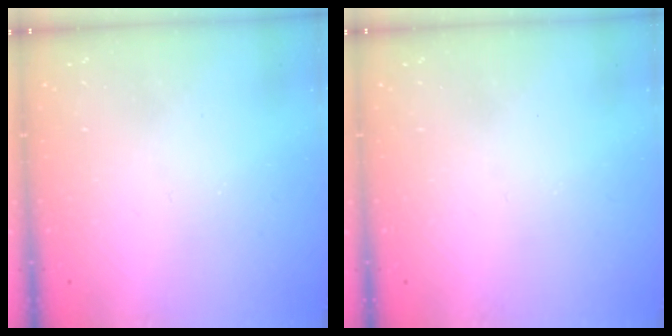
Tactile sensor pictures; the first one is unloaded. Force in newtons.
{"total": 0.0}